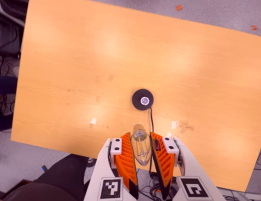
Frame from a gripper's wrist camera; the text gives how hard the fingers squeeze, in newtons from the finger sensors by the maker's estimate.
{"total": 13.9, "left": 15.9, "right": 11.9}